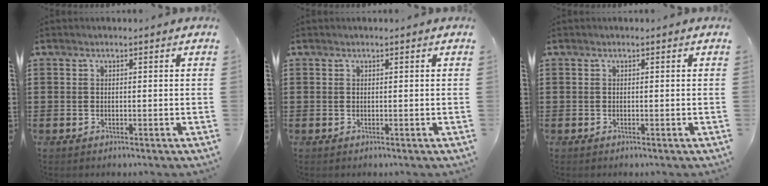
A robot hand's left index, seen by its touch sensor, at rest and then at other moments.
{"total": 0.0}
{"total": 0.0}